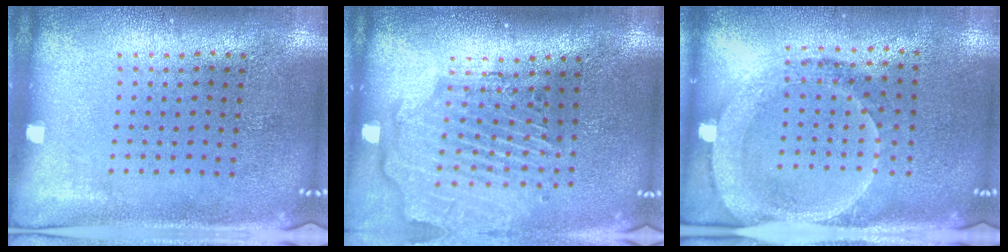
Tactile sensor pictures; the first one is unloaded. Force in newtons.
{"total": 2.7, "press": 2.2, "slide": 1.5}
{"total": 1.8, "press": 1.6, "slide": 0.8}